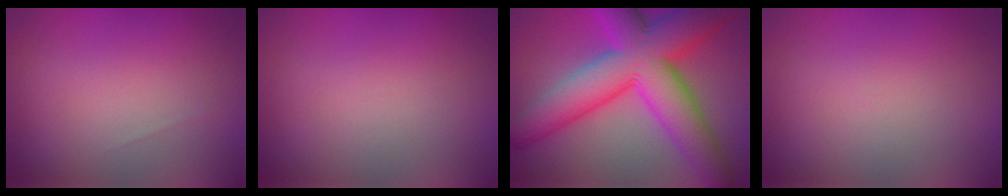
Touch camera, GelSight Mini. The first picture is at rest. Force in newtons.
{"total": 0.0}
{"total": 12.3, "press": 12.3, "slide": 0.3}
{"total": 0.0}